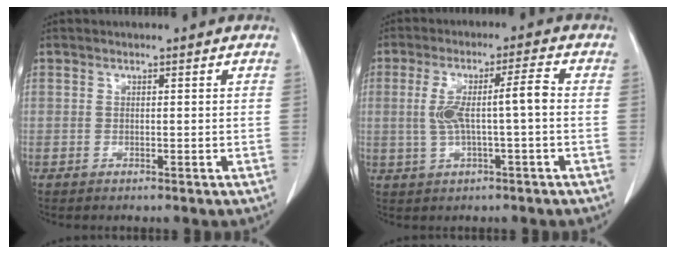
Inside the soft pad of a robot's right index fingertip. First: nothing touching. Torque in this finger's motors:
{"motor_torque": [0.29, 0.01, 0.20, 0.08]}